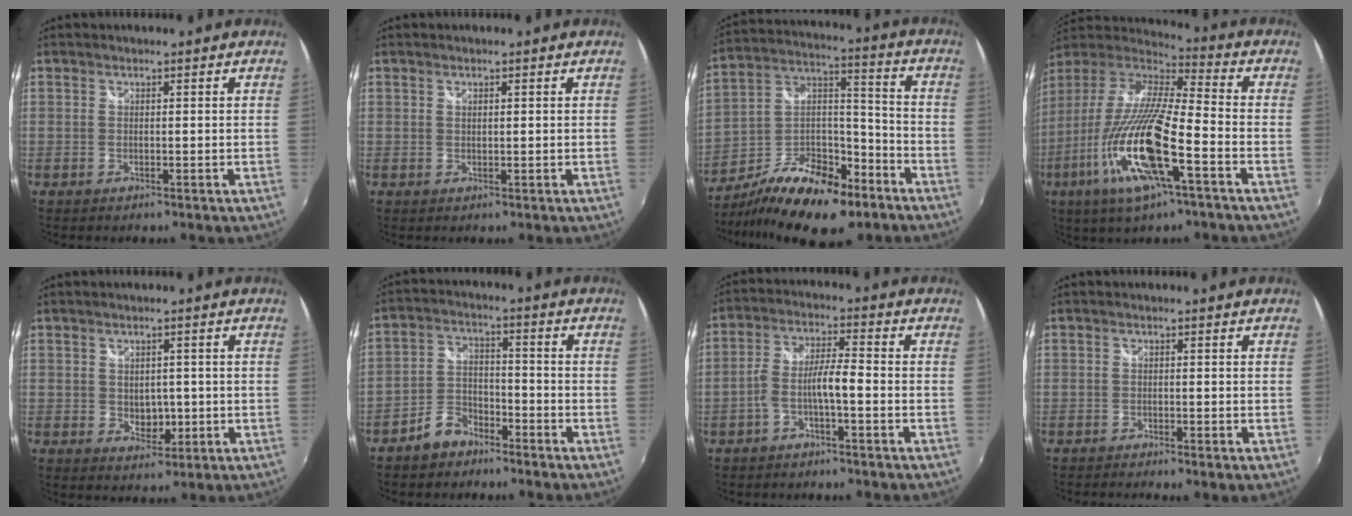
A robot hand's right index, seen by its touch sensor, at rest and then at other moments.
{"total": 0.7, "force": [0.4, 0.3, 0.6], "torque": [-0.010, 0.001, 0.006]}
{"total": 20.1, "force": [-12.4, 9.3, 12.8], "torque": [-0.244, 0.009, -0.206]}
{"total": 21.8, "force": [-8.7, 3.9, 19.6], "torque": [-0.383, -0.043, -0.170]}
{"total": 4.1, "force": [-0.3, 3.2, 2.6], "torque": [-0.038, -0.004, -0.002]}
{"total": 6.3, "force": [-4.9, 3.4, 2.0], "torque": [-0.054, 0.020, -0.084]}
{"total": 5.5, "force": [-2.5, 0.8, 4.9], "torque": [-0.106, 0.013, -0.044]}
{"total": 2.8, "force": [-2.4, 0.0, 1.6], "torque": [-0.033, -0.013, -0.041]}